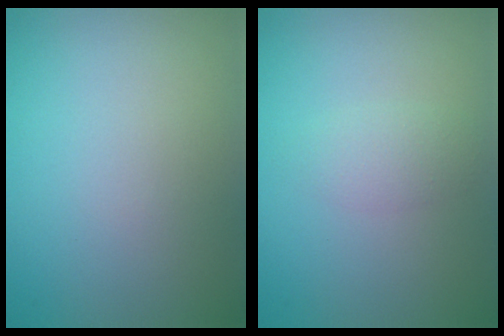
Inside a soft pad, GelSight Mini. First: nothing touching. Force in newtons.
{"total": 1.5, "press": 1.5, "slide": 0.0}